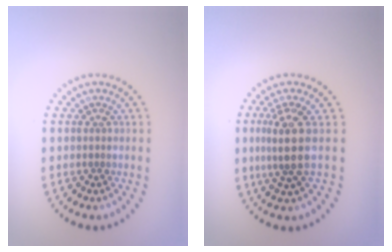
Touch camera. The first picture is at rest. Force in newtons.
{"total": 3.5, "press": 2.7, "slide": 2.2}